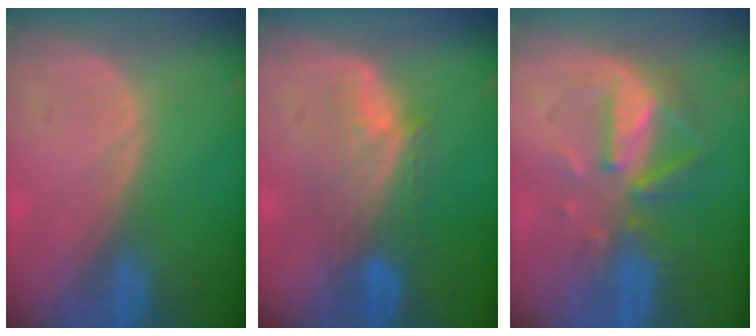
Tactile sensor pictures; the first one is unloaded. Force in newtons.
{"total": 5.7, "press": 5.6, "slide": 0.6}
{"total": 8.1, "press": 7.4, "slide": 3.2}